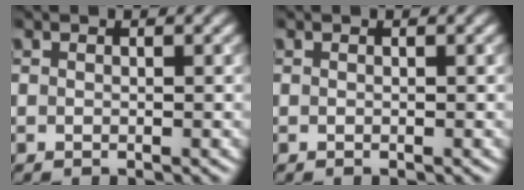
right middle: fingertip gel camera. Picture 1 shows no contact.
{"total": 0.0}